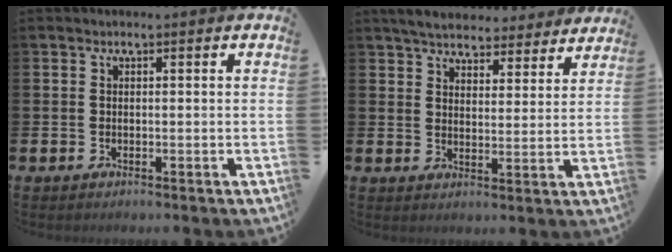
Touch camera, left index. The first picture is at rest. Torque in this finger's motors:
{"motor_torque": [1.14, -0.99, 0.57, 0.09]}